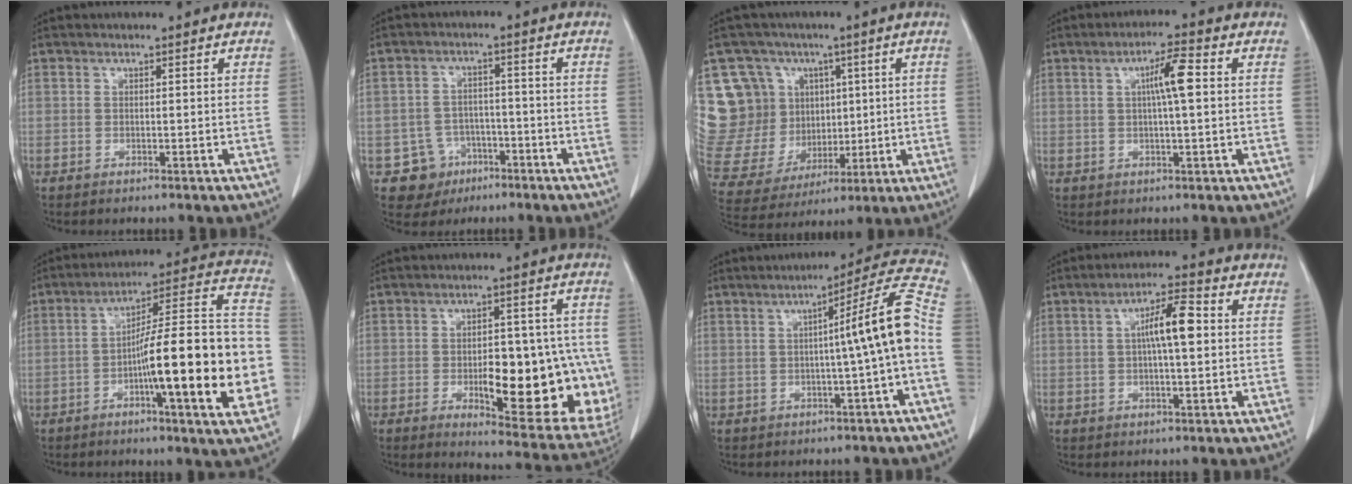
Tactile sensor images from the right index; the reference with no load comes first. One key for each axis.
{"total": 6.3, "fx": -2.9, "fy": 5.6, "fz": 0.2, "tx": 0.004, "ty": 0.013, "tz": -0.038}
{"total": 19.7, "fx": 6.2, "fy": 16.9, "fz": 8.0, "tx": -0.201, "ty": 0.071, "tz": 0.151}
{"total": 5.5, "fx": 1.1, "fy": 0.4, "fz": 5.3, "tx": -0.092, "ty": 0.008, "tz": 0.018}
{"total": 22.5, "fx": -4.9, "fy": 2.3, "fz": 21.8, "tx": -0.248, "ty": 0.022, "tz": -0.069}
{"total": 19.3, "fx": -3.5, "fy": 6.4, "fz": 17.8, "tx": -0.159, "ty": 0.011, "tz": -0.017}
{"total": 10.8, "fx": -0.6, "fy": -1.6, "fz": 10.7, "tx": -0.140, "ty": 0.022, "tz": -0.011}
{"total": 7.1, "fx": 1.0, "fy": 1.3, "fz": 6.9, "tx": -0.117, "ty": 0.016, "tz": 0.015}